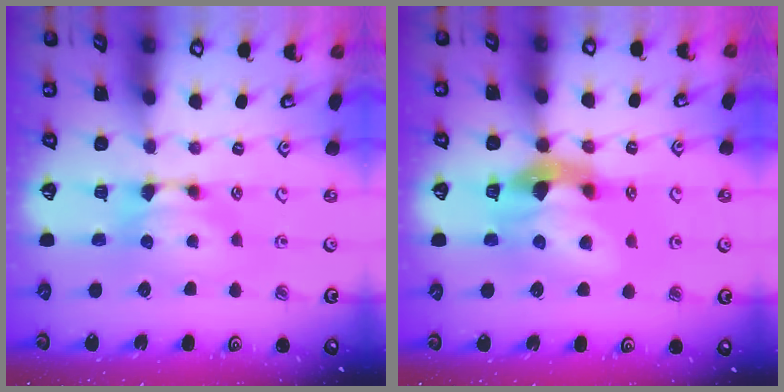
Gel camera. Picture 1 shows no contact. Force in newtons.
{"total": 6.8, "press": 6.5, "slide": 1.9}